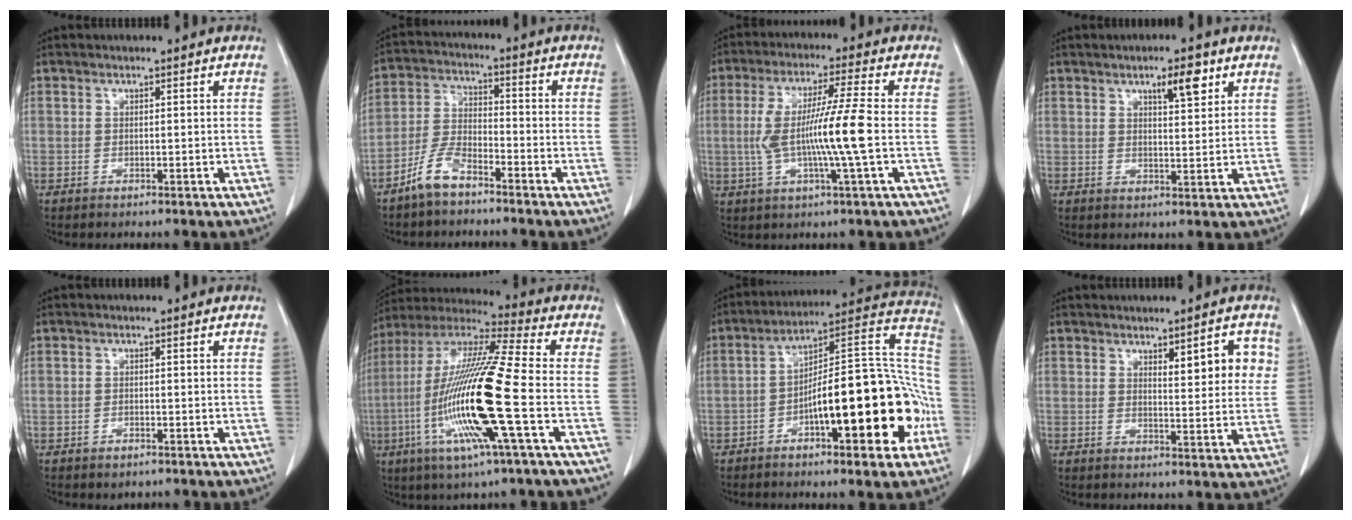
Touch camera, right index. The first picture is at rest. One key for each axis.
{"total": 6.5, "fx": -5.0, "fy": 2.2, "fz": 3.6, "tx": -0.086, "ty": 0.000, "tz": -0.102}
{"total": 11.0, "fx": -1.0, "fy": -0.7, "fz": 11.0, "tx": -0.218, "ty": 0.002, "tz": -0.020}
{"total": 5.1, "fx": 2.9, "fy": 1.3, "fz": 4.0, "tx": -0.064, "ty": 0.001, "tz": 0.047}
{"total": 1.2, "fx": -0.8, "fy": 0.7, "fz": 0.6, "tx": -0.012, "ty": 0.001, "tz": -0.006}
{"total": 19.9, "fx": -4.8, "fy": 0.2, "fz": 19.3, "tx": -0.398, "ty": -0.016, "tz": -0.102}
{"total": 21.5, "fx": -6.3, "fy": 5.5, "fz": 19.8, "tx": -0.239, "ty": 0.042, "tz": -0.079}
{"total": 6.3, "fx": 2.7, "fy": 1.6, "fz": 5.5, "tx": -0.070, "ty": -0.002, "tz": 0.037}